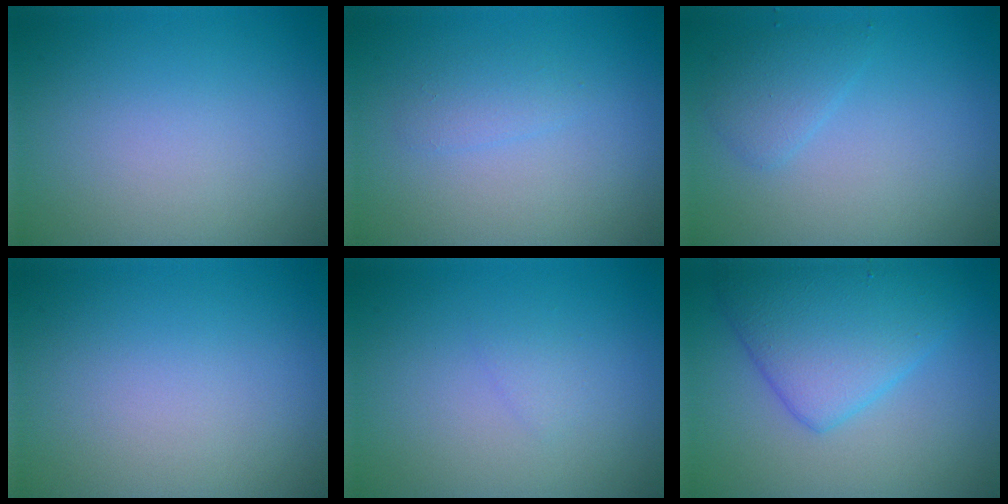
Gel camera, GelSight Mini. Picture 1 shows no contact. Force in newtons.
{"total": 1.2, "press": 1.2, "slide": 0.1}
{"total": 1.8, "press": 1.8, "slide": 0.1}
{"total": 0.0}
{"total": 0.7, "press": 0.7, "slide": 0.1}
{"total": 6.0, "press": 6.0, "slide": 0.1}